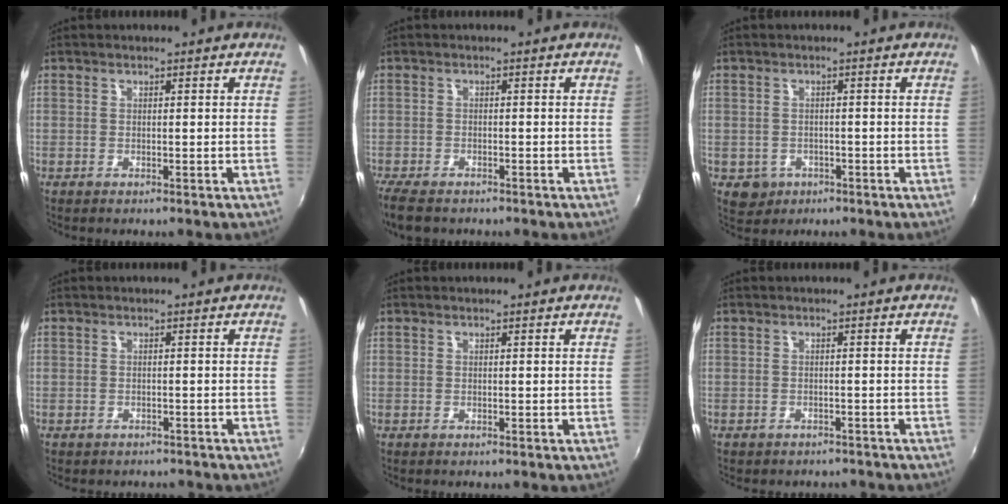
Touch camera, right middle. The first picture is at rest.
{"total": 5.9, "force": [-4.8, 2.1, 2.7], "torque": [-0.076, -0.027, -0.093]}
{"total": 4.0, "force": [-1.4, 3.5, 1.1], "torque": [-0.030, -0.001, -0.014]}
{"total": 2.0, "force": [-1.5, 1.3, 0.3], "torque": [-0.012, -0.002, -0.019]}
{"total": 0.0}
{"total": 3.3, "force": [-2.6, 1.8, 0.7], "torque": [-0.016, -0.001, -0.032]}